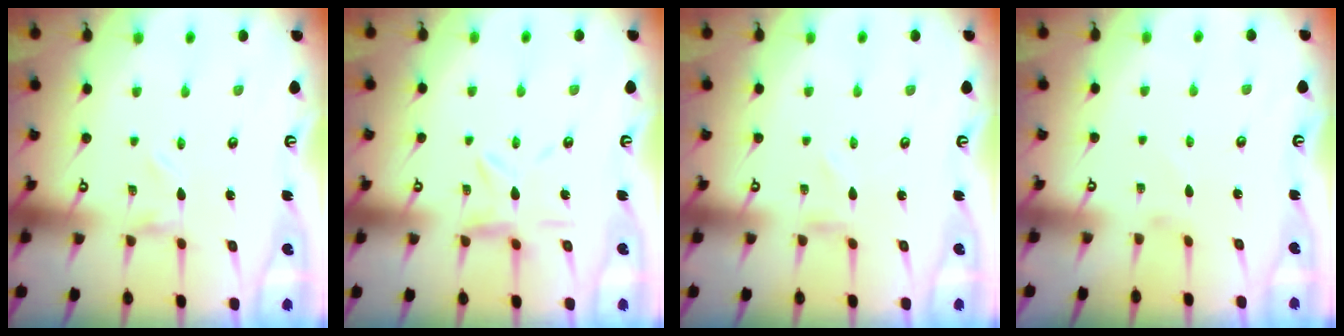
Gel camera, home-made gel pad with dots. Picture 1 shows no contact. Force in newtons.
{"total": 9.0, "press": 9.0, "slide": 0.8}
{"total": 1.2, "press": 1.2, "slide": 0.1}
{"total": 0.6, "press": 0.6, "slide": 0.2}